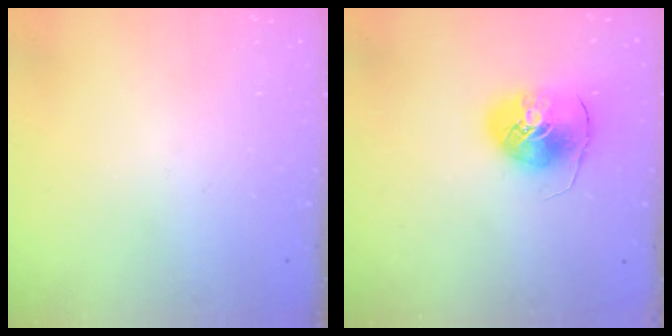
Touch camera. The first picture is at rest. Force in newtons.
{"total": 9.3, "press": 9.2, "slide": 1.0}